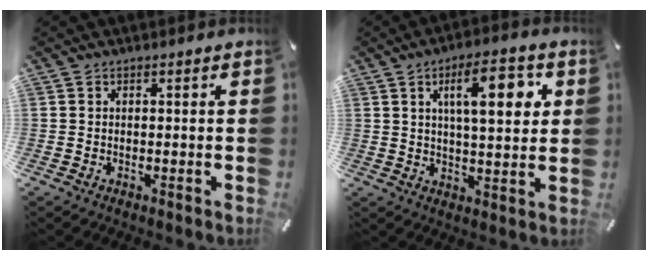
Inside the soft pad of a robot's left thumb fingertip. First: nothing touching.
{"total": 12.7, "force": [4.5, 4.5, 11.0], "torque": [-0.169, -0.005, 0.067]}